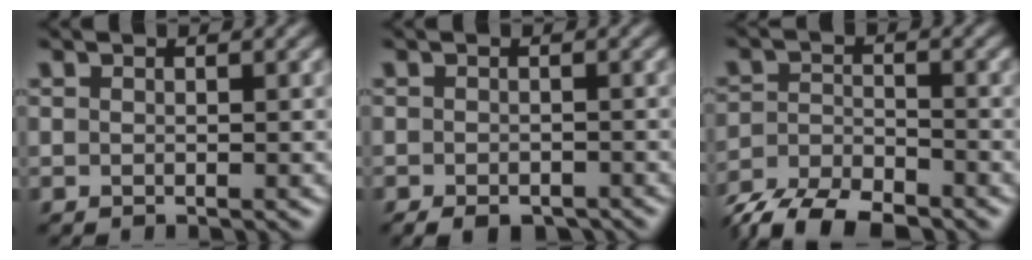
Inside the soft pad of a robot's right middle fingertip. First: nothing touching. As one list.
[{"total": 2.8, "force": [-2.1, 1.0, 1.5], "torque": [-0.019, -0.006, -0.031]}, {"total": 7.0, "force": [-5.8, 2.5, 3.1], "torque": [-0.052, -0.018, -0.107]}]